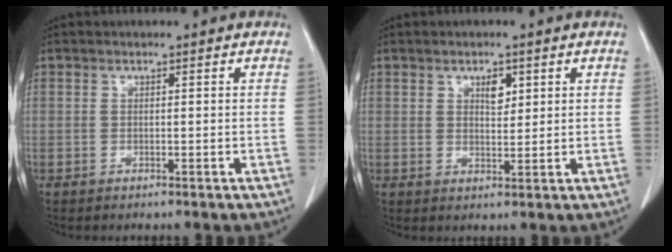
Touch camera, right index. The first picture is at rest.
{"total": 2.6, "force": [1.3, 1.3, 1.9], "torque": [-0.030, -0.002, 0.023]}